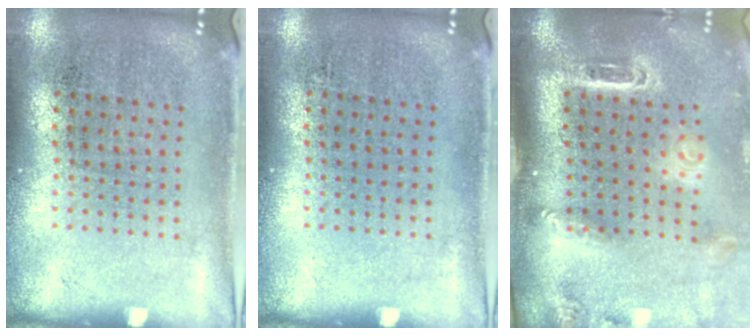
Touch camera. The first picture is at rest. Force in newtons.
{"total": 0.0}
{"total": 2.9, "press": 2.1, "slide": 2.0}